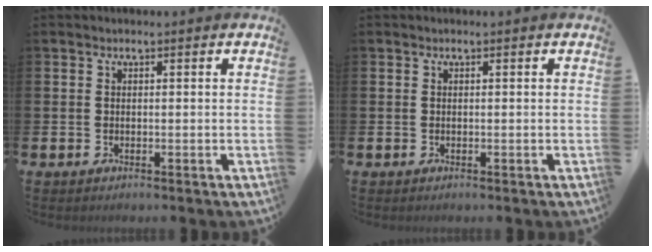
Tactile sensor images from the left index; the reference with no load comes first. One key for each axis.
{"total": 0.0}